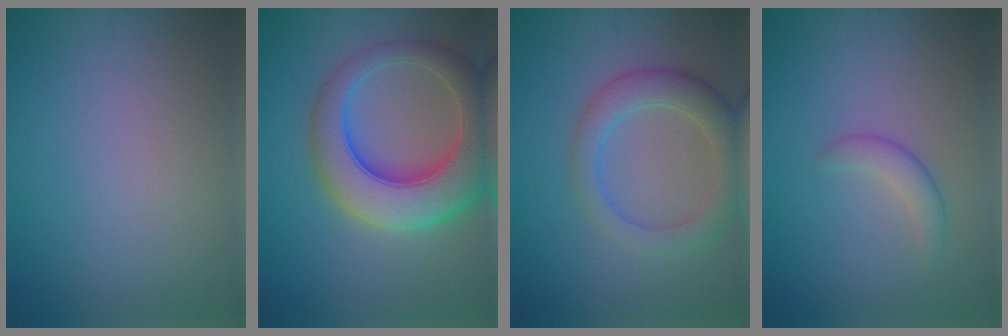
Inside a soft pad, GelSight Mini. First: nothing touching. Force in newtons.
{"total": 9.7, "press": 9.7, "slide": 0.6}
{"total": 4.4, "press": 4.4, "slide": 0.4}
{"total": 1.9, "press": 1.9, "slide": 0.0}